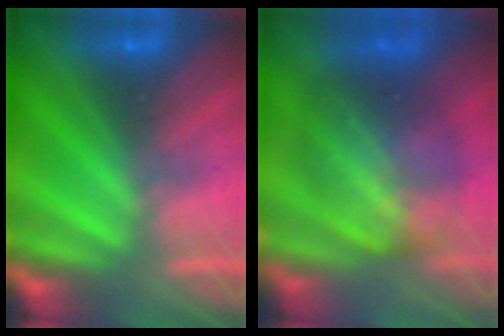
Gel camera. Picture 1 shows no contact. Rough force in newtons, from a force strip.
{"total": 8.4}